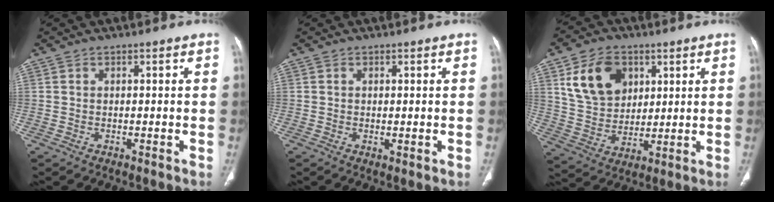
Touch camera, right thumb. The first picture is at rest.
{"total": 1.0, "force": [-0.1, 0.4, 0.9], "torque": [-0.021, -0.006, 0.001]}
{"total": 13.0, "force": [5.3, 9.4, 7.3], "torque": [-0.101, -0.015, 0.106]}